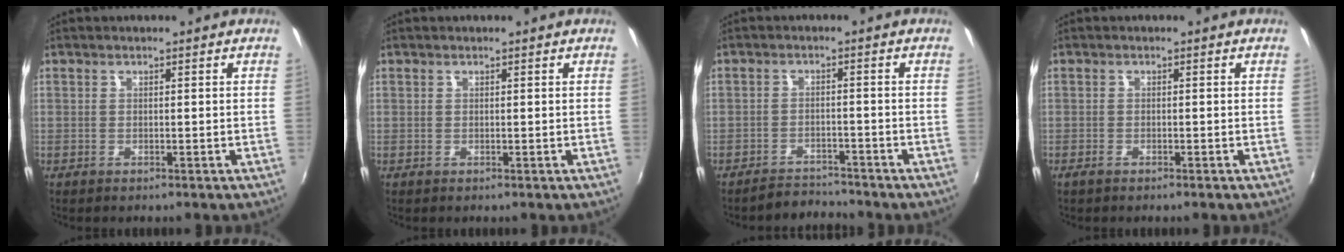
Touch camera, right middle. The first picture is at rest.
{"total": 0.0}
{"total": 4.4, "force": [-4.3, 0.6, -0.1], "torque": [-0.013, 0.001, -0.073]}
{"total": 1.3, "force": [-1.1, 0.3, 0.7], "torque": [-0.018, -0.002, -0.024]}